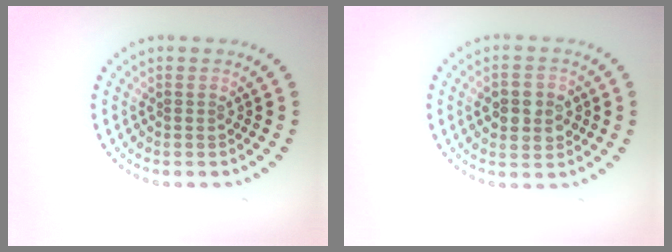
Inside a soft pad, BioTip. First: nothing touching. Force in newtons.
{"total": 3.4, "press": 3.4, "slide": 0.5}